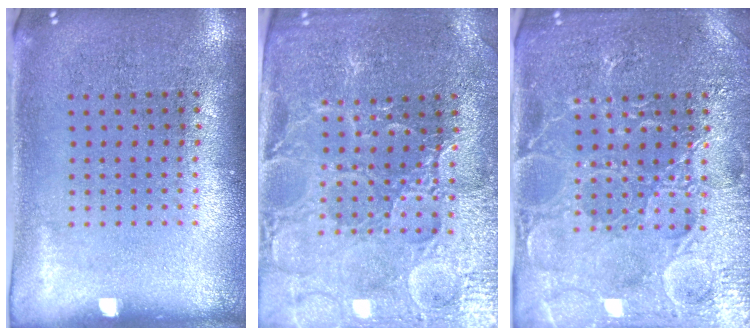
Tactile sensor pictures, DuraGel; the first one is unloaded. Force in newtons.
{"total": 3.3, "press": 3.3, "slide": 0.5}
{"total": 4.7, "press": 4.6, "slide": 1.2}